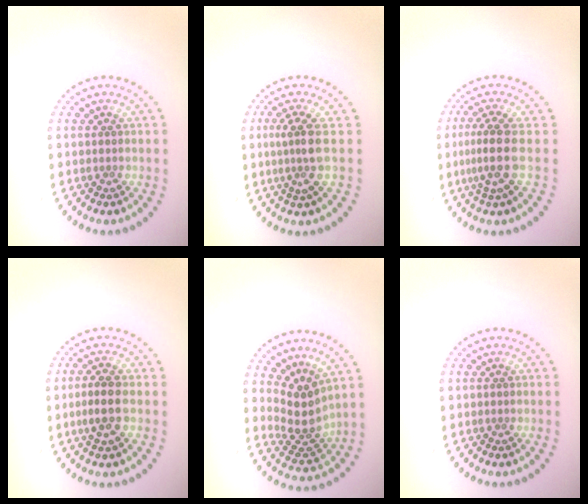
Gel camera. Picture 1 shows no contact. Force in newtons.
{"total": 2.8, "press": 2.1, "slide": 1.8}
{"total": 3.3, "press": 2.4, "slide": 2.2}
{"total": 2.6, "press": 2.5, "slide": 0.8}
{"total": 3.7, "press": 2.7, "slide": 2.5}
{"total": 0.0}